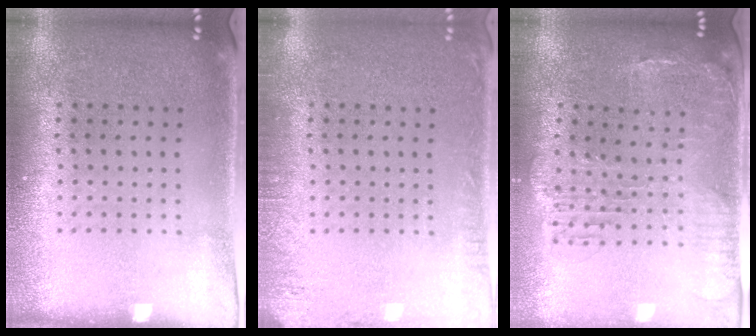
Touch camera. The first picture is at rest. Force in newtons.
{"total": 1.9, "press": 1.9, "slide": 0.2}
{"total": 1.6, "press": 1.5, "slide": 0.5}